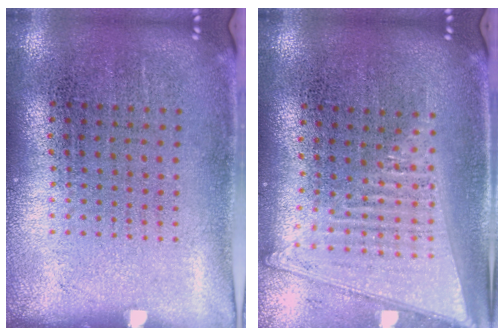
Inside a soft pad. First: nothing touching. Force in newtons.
{"total": 1.8, "press": 1.6, "slide": 0.9}